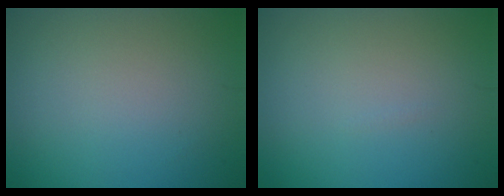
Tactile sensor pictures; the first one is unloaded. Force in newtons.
{"total": 0.0}